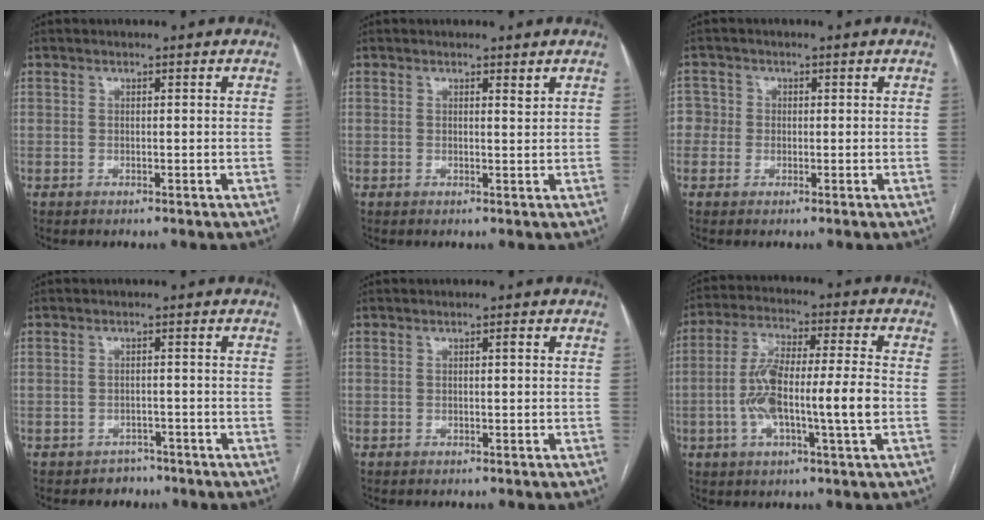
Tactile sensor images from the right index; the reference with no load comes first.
{"total": 0.8, "force": [0.6, 0.0, 0.5], "torque": [-0.010, -0.005, 0.009]}
{"total": 2.7, "force": [-0.1, 2.7, -0.1], "torque": [0.019, 0.012, -0.005]}
{"total": 2.7, "force": [-1.9, 1.8, -0.2], "torque": [-0.003, 0.011, -0.025]}
{"total": 0.6, "force": [0.0, 0.0, 0.6], "torque": [-0.008, 0.002, 0.000]}
{"total": 12.7, "force": [-2.2, 1.3, 12.5], "torque": [-0.241, 0.013, -0.042]}